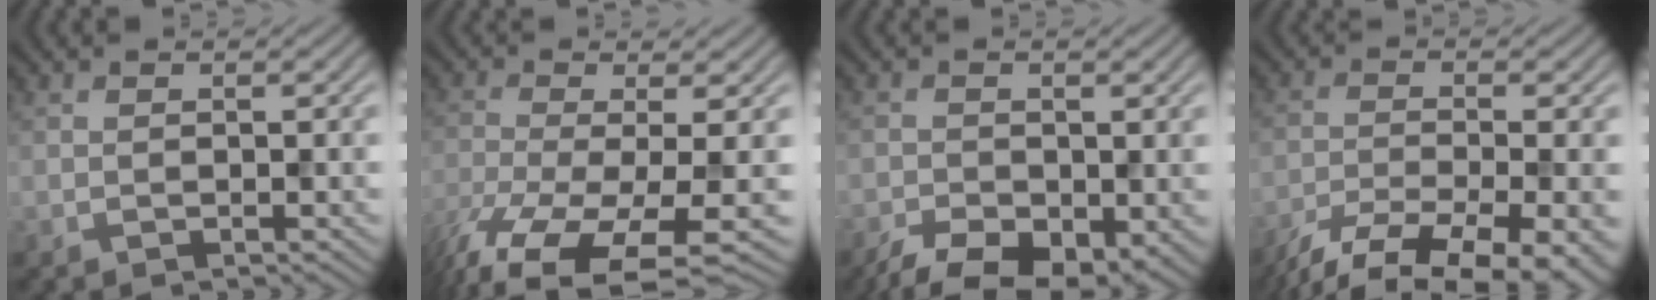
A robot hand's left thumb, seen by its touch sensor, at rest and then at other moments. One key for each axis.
{"total": 11.0, "fx": -6.3, "fy": 3.1, "fz": 8.5, "tx": -0.186, "ty": -0.028, "tz": -0.107}
{"total": 8.6, "fx": -5.3, "fy": 4.0, "fz": 5.5, "tx": -0.105, "ty": -0.029, "tz": -0.084}
{"total": 12.6, "fx": -9.3, "fy": 3.6, "fz": 7.6, "tx": -0.147, "ty": -0.036, "tz": -0.133}